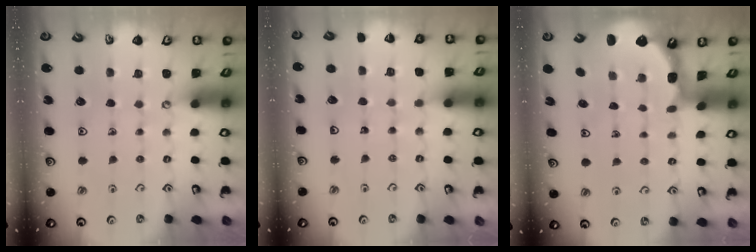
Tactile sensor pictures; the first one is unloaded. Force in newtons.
{"total": 2.4, "press": 2.4, "slide": 0.3}
{"total": 1.2, "press": 1.2, "slide": 0.1}